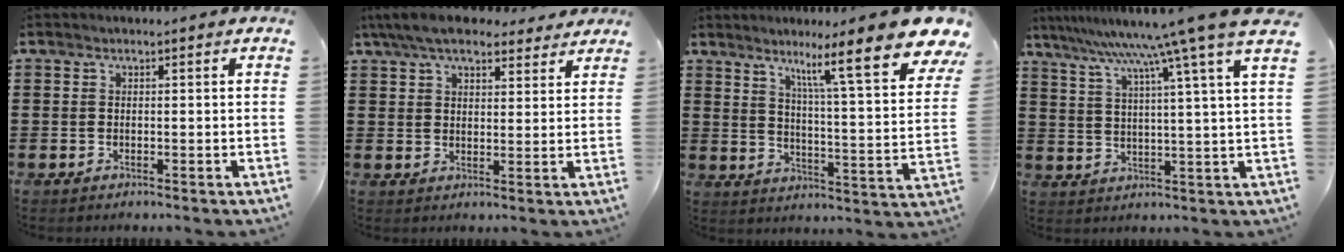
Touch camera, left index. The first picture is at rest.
{"total": 7.4, "force": [6.2, 2.1, 3.4], "torque": [-0.085, -0.007, 0.117]}
{"total": 13.0, "force": [9.3, 0.6, 9.0], "torque": [-0.151, -0.062, 0.139]}
{"total": 10.0, "force": [8.0, -2.1, 5.6], "torque": [-0.134, -0.053, 0.123]}